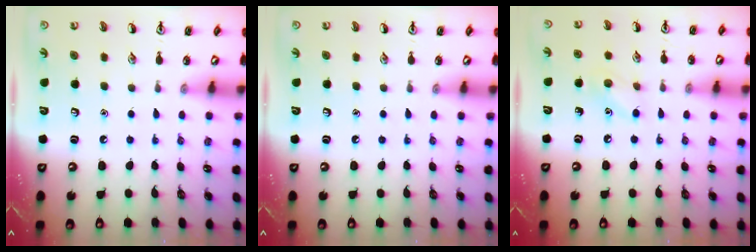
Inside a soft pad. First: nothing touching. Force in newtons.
{"total": 0.0}
{"total": 7.8, "press": 7.5, "slide": 1.9}